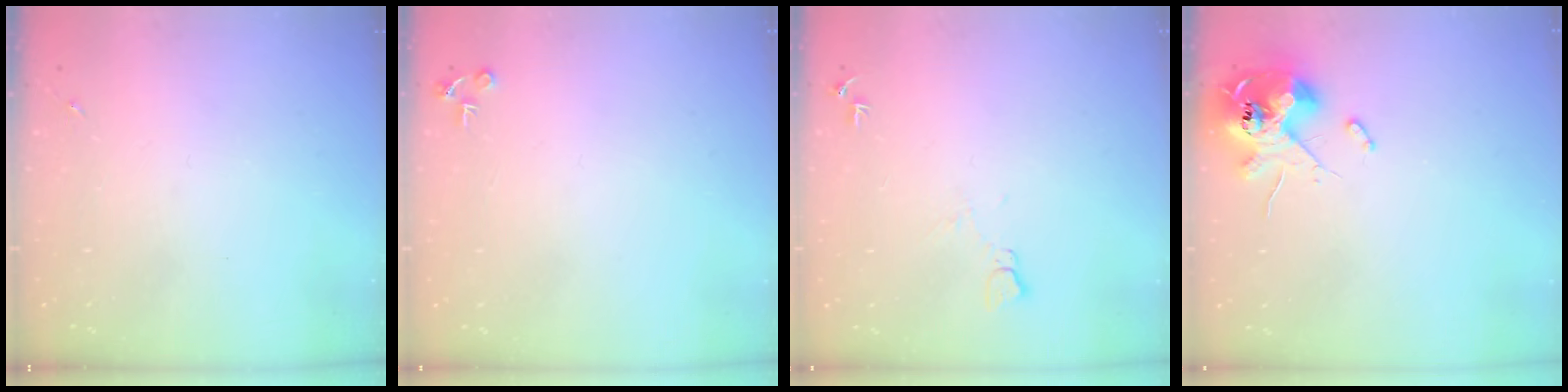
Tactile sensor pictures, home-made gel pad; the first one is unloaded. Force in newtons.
{"total": 4.3, "press": 4.3, "slide": 0.5}
{"total": 6.6, "press": 6.6, "slide": 0.7}
{"total": 12.0, "press": 11.8, "slide": 1.9}